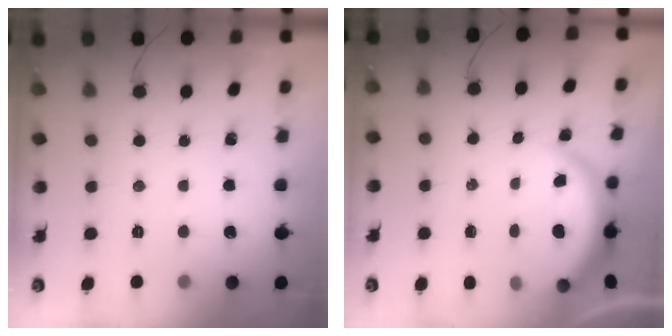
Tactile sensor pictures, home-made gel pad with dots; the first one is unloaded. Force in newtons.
{"total": 3.9, "press": 3.9, "slide": 0.3}